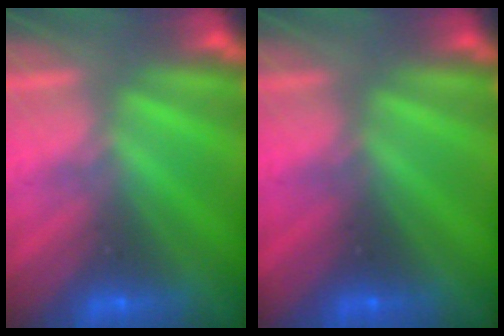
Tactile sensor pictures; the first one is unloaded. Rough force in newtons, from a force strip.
{"total": 2.2}